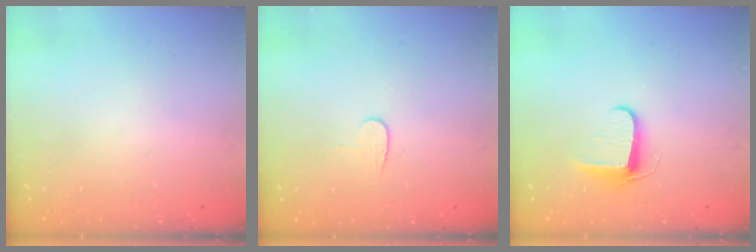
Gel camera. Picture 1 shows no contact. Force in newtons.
{"total": 3.8, "press": 3.8, "slide": 0.4}
{"total": 7.8, "press": 7.7, "slide": 1.1}